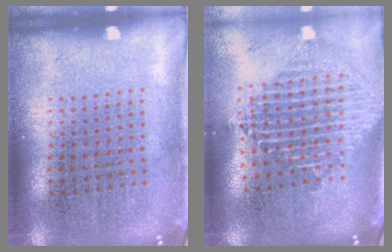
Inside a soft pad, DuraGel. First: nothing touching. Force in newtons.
{"total": 2.4, "press": 1.9, "slide": 1.5}